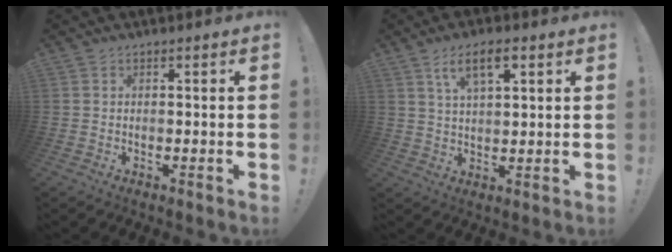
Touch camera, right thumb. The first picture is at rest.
{"total": 7.9, "force": [4.0, 3.0, 6.2], "torque": [-0.100, -0.005, 0.068]}